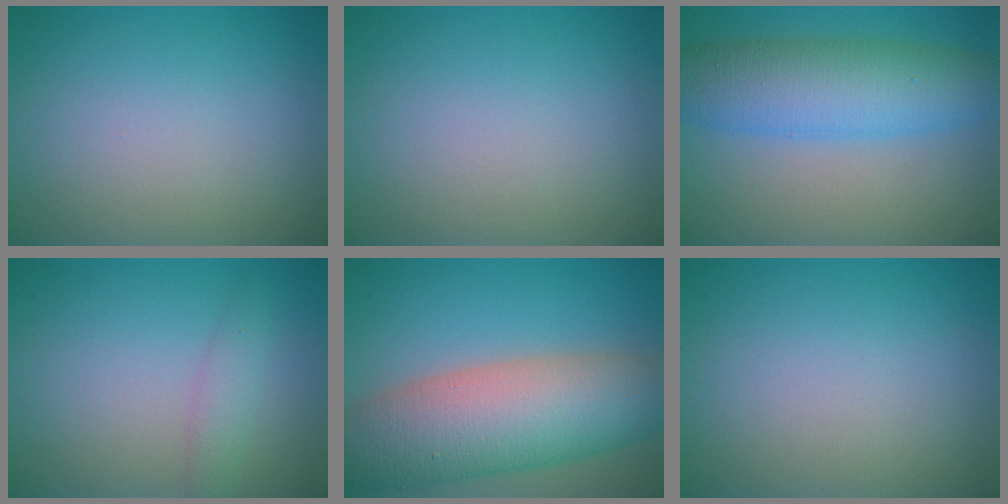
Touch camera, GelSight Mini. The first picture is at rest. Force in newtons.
{"total": 0.0}
{"total": 8.0, "press": 8.0, "slide": 0.2}
{"total": 1.7, "press": 1.7, "slide": 0.1}
{"total": 11.8, "press": 11.8, "slide": 0.6}
{"total": 0.0}